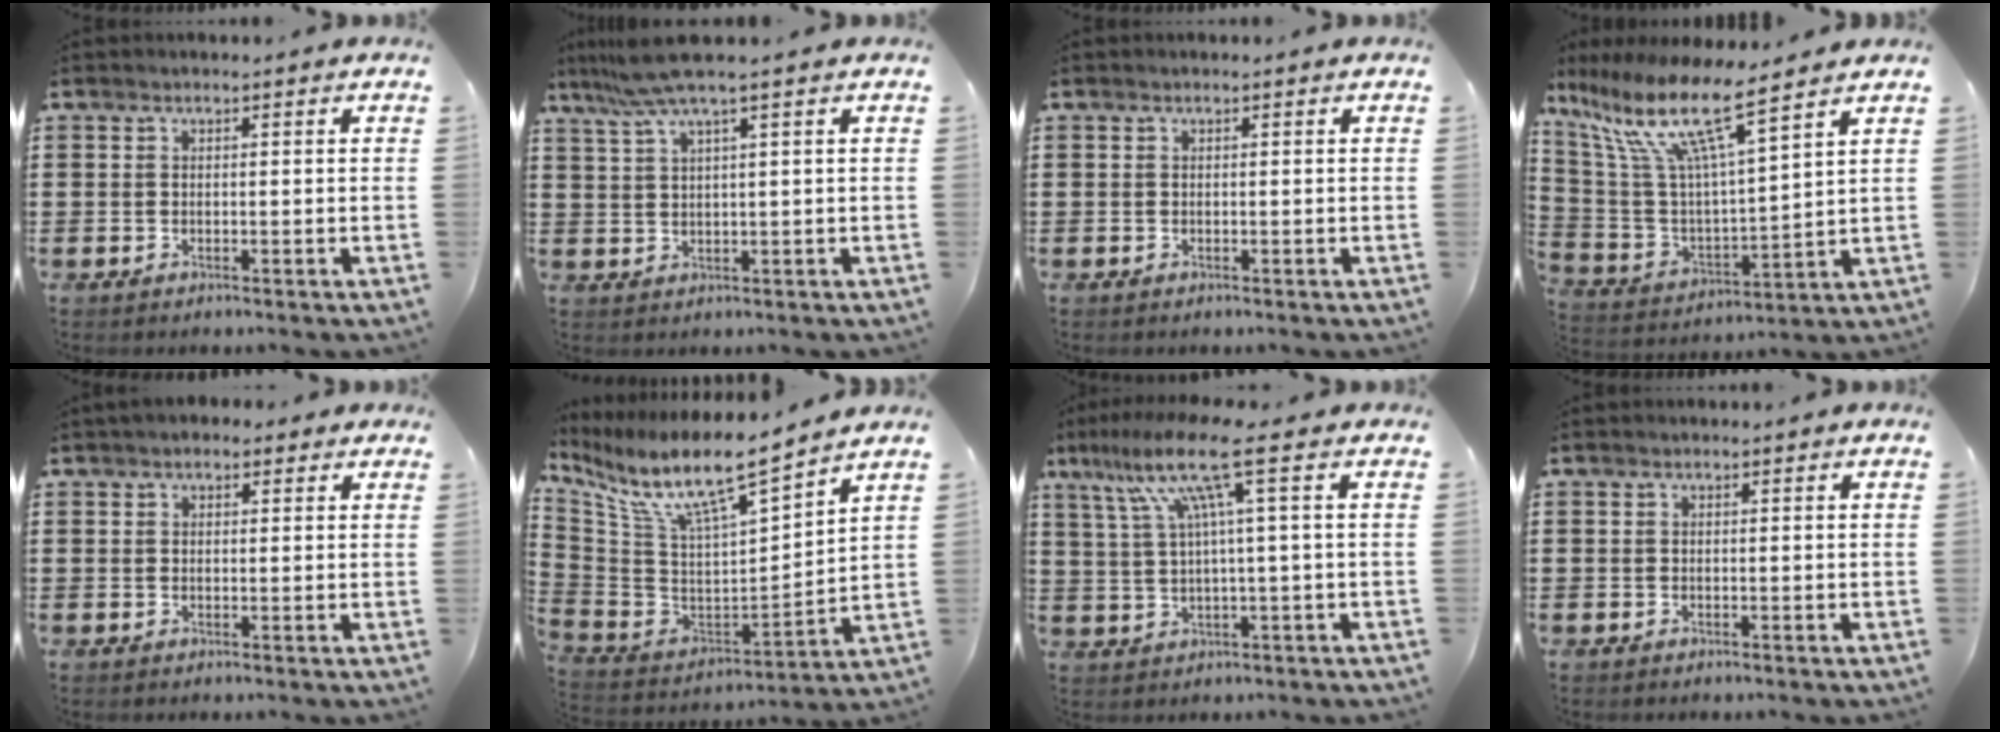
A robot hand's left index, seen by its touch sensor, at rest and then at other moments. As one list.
[{"total": 5.5, "force": [3.5, -0.2, 4.3], "torque": [-0.100, -0.003, 0.060]}, {"total": 0.0}, {"total": 12.6, "force": [8.7, 2.0, 8.9], "torque": [-0.207, -0.053, 0.145]}, {"total": 1.9, "force": [1.3, 1.2, 0.7], "torque": [-0.010, 0.006, 0.022]}, {"total": 10.3, "force": [7.7, 1.2, 6.8], "torque": [-0.162, -0.059, 0.125]}, {"total": 12.2, "force": [5.1, 0.3, 11.1], "torque": [-0.235, -0.007, 0.075]}, {"total": 0.0}]